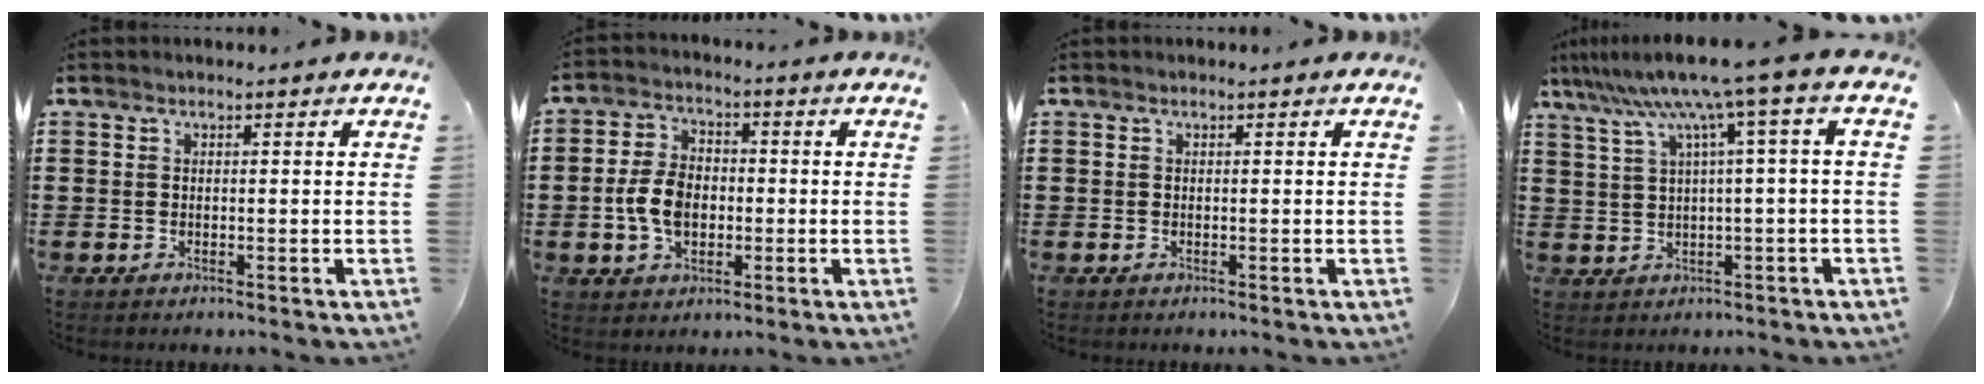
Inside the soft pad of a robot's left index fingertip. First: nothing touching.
{"total": 6.8, "force": [-1.3, 4.5, 4.9], "torque": [-0.118, 0.004, -0.030]}
{"total": 0.0}
{"total": 8.0, "force": [3.1, -0.8, 7.3], "torque": [-0.147, -0.019, 0.047]}